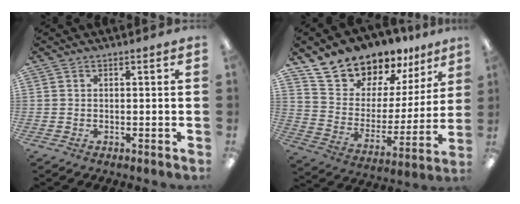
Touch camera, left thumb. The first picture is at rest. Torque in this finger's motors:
{"motor_torque": [0.47, 0.47, 1.44, -1.30, 0.19]}